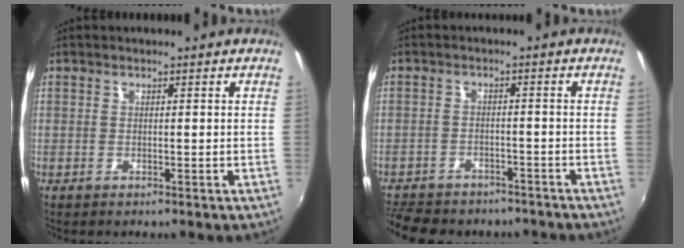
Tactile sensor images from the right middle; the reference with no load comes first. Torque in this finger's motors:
{"motor_torque": [1.03, -1.10, 0.49, 0.16]}